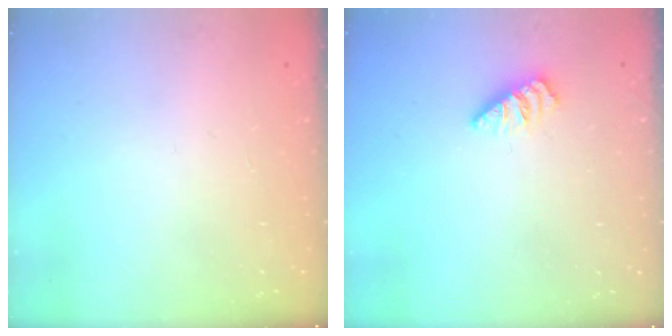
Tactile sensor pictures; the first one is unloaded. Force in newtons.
{"total": 0.0}